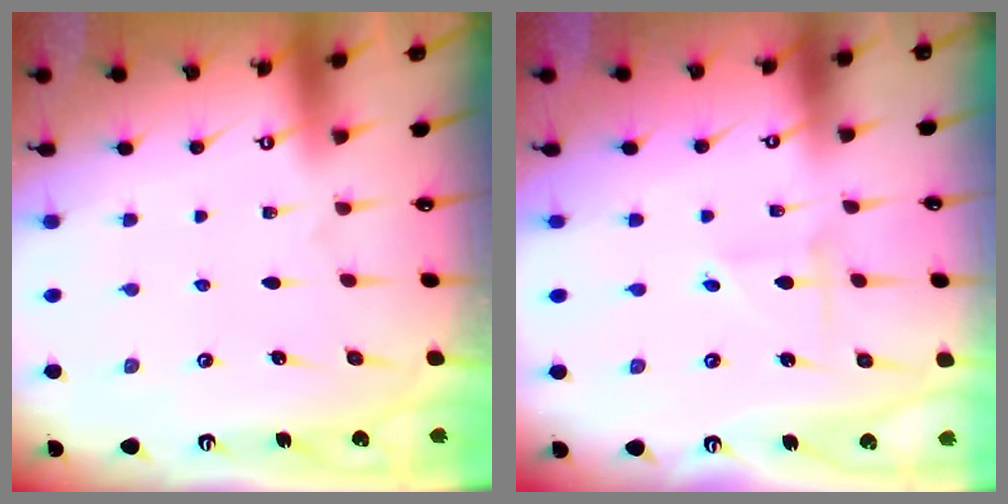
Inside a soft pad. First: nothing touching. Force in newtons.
{"total": 1.4, "press": 1.4, "slide": 0.1}